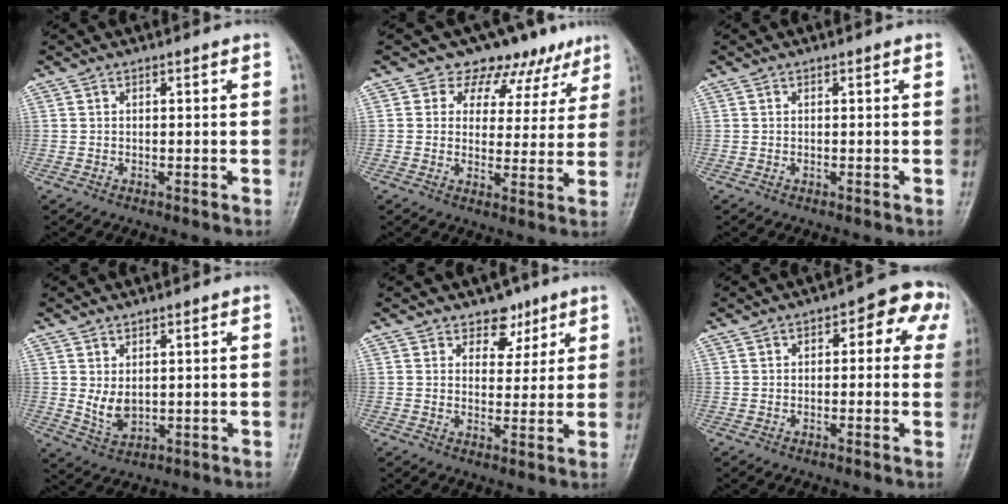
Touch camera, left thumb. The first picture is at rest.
{"total": 9.9, "force": [7.3, 6.3, 2.1], "torque": [0.018, -0.035, 0.083]}
{"total": 0.0}
{"total": 4.9, "force": [0.9, 2.9, 3.9], "torque": [-0.059, -0.012, 0.028]}
{"total": 3.8, "force": [2.6, 2.3, 1.5], "torque": [0.003, -0.017, 0.042]}
{"total": 8.5, "force": [2.5, 4.5, 6.8], "torque": [-0.042, 0.025, 0.020]}